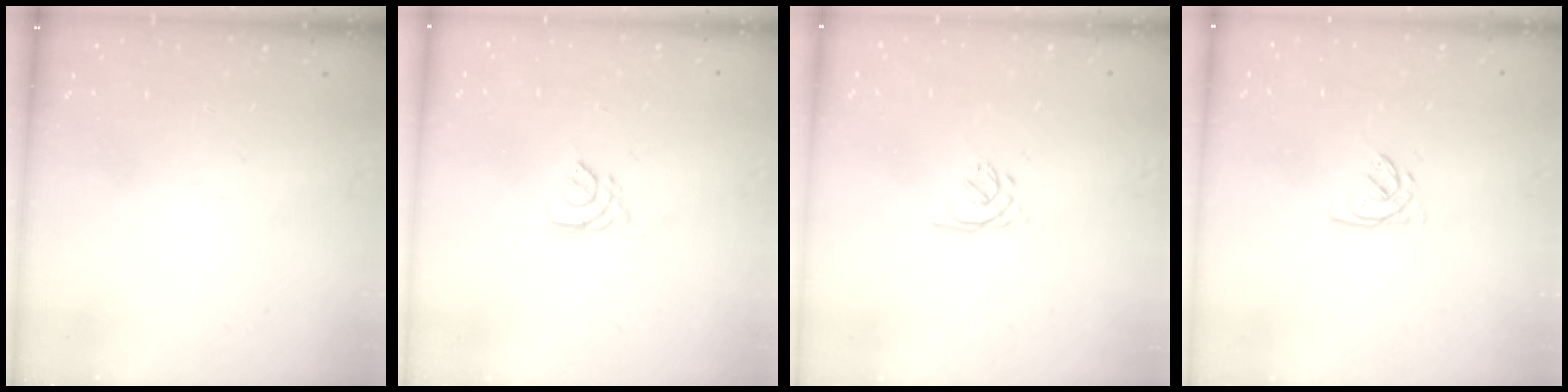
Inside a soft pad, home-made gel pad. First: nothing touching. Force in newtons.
{"total": 2.8, "press": 2.7, "slide": 0.5}
{"total": 1.6, "press": 1.5, "slide": 0.5}
{"total": 2.8, "press": 2.8, "slide": 0.1}